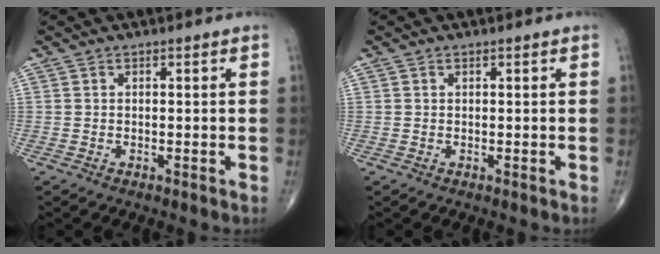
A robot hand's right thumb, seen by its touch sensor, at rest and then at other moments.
{"total": 0.0}